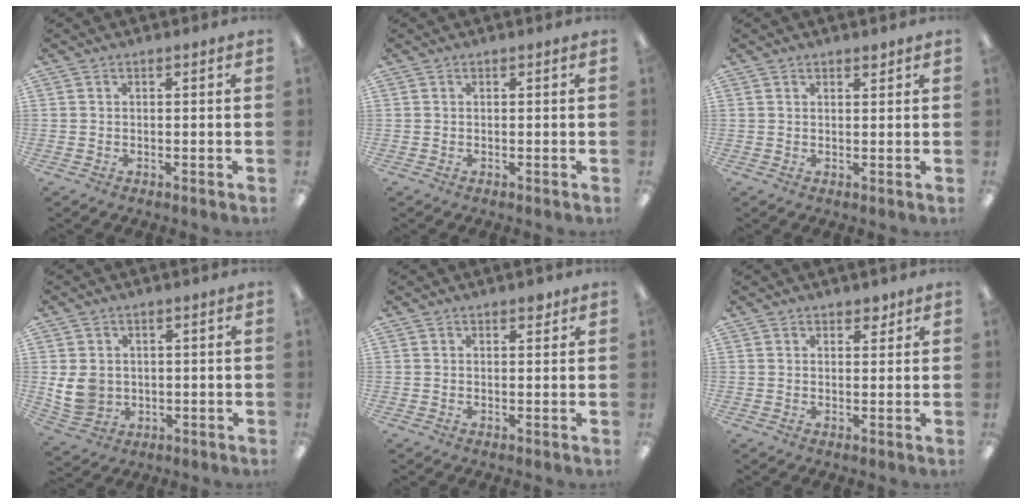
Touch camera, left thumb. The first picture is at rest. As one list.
[{"total": 0.0}, {"total": 1.3, "force": [1.2, 0.5, 0.4], "torque": [0.000, -0.004, 0.020]}, {"total": 6.8, "force": [0.4, 6.0, 3.2], "torque": [-0.077, 0.009, 0.012]}, {"total": 2.0, "force": [1.5, 0.9, 1.0], "torque": [-0.005, -0.005, 0.022]}, {"total": 2.7, "force": [2.1, 1.4, 0.8], "torque": [-0.001, -0.003, 0.036]}]